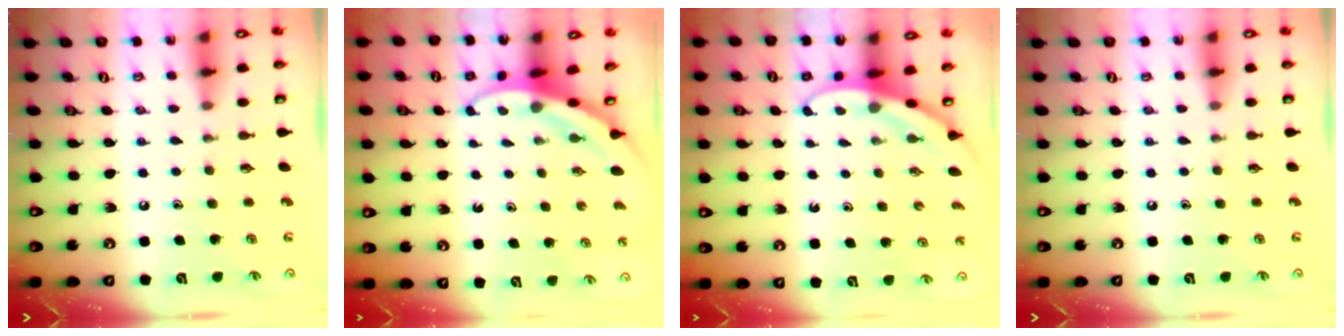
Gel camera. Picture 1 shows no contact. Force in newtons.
{"total": 3.8, "press": 3.8, "slide": 0.5}
{"total": 3.2, "press": 3.2, "slide": 0.1}
{"total": 0.0}